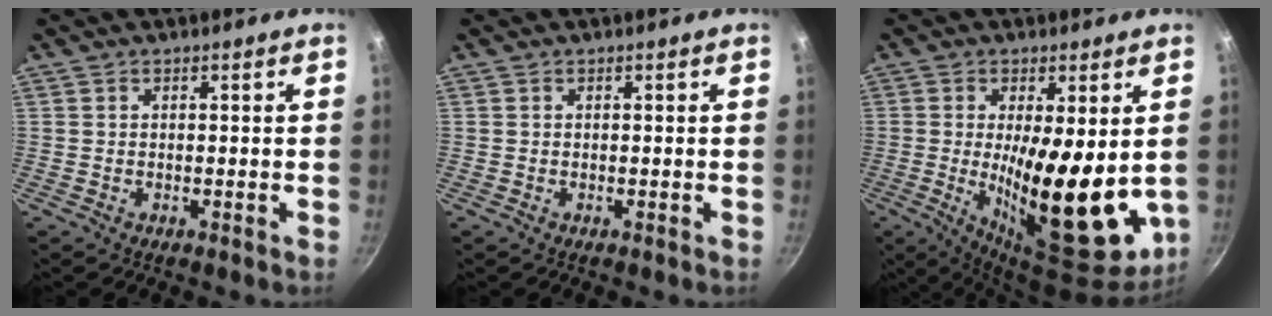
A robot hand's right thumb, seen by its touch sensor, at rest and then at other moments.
{"total": 0.0}
{"total": 18.9, "force": [-0.3, 6.7, 17.6], "torque": [-0.252, -0.029, 0.008]}